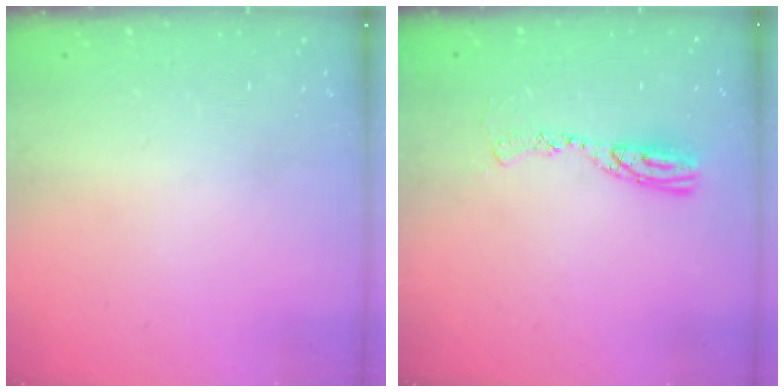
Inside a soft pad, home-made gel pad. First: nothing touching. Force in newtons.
{"total": 9.5, "press": 9.5, "slide": 0.9}